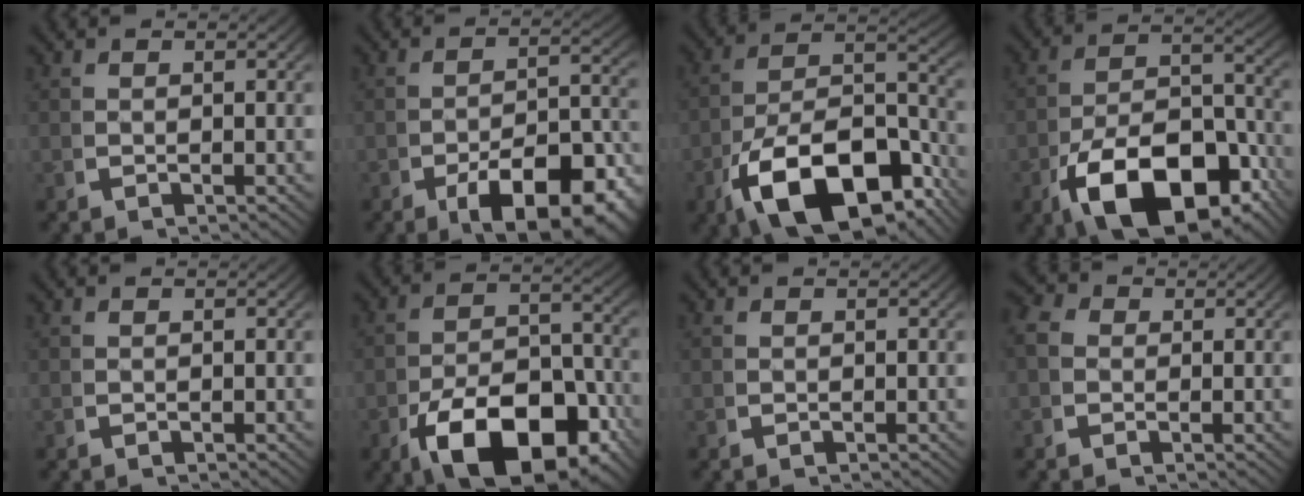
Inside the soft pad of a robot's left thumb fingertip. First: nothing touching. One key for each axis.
{"total": 10.1, "fx": -4.3, "fy": 4.8, "fz": 7.8, "tx": -0.107, "ty": -0.031, "tz": -0.043}
{"total": 15.5, "fx": -4.7, "fy": 9.3, "fz": 11.4, "tx": -0.228, "ty": -0.068, "tz": -0.041}
{"total": 14.2, "fx": -5.0, "fy": 8.3, "fz": 10.4, "tx": -0.203, "ty": -0.070, "tz": -0.043}
{"total": 0.0}
{"total": 12.5, "fx": -4.7, "fy": 7.1, "fz": 9.1, "tx": -0.170, "ty": -0.062, "tz": -0.044}
{"total": 0.0}
{"total": 3.2, "fx": 0.6, "fy": 2.8, "fz": 1.4, "tx": -0.030, "ty": 0.006, "tz": -0.003}